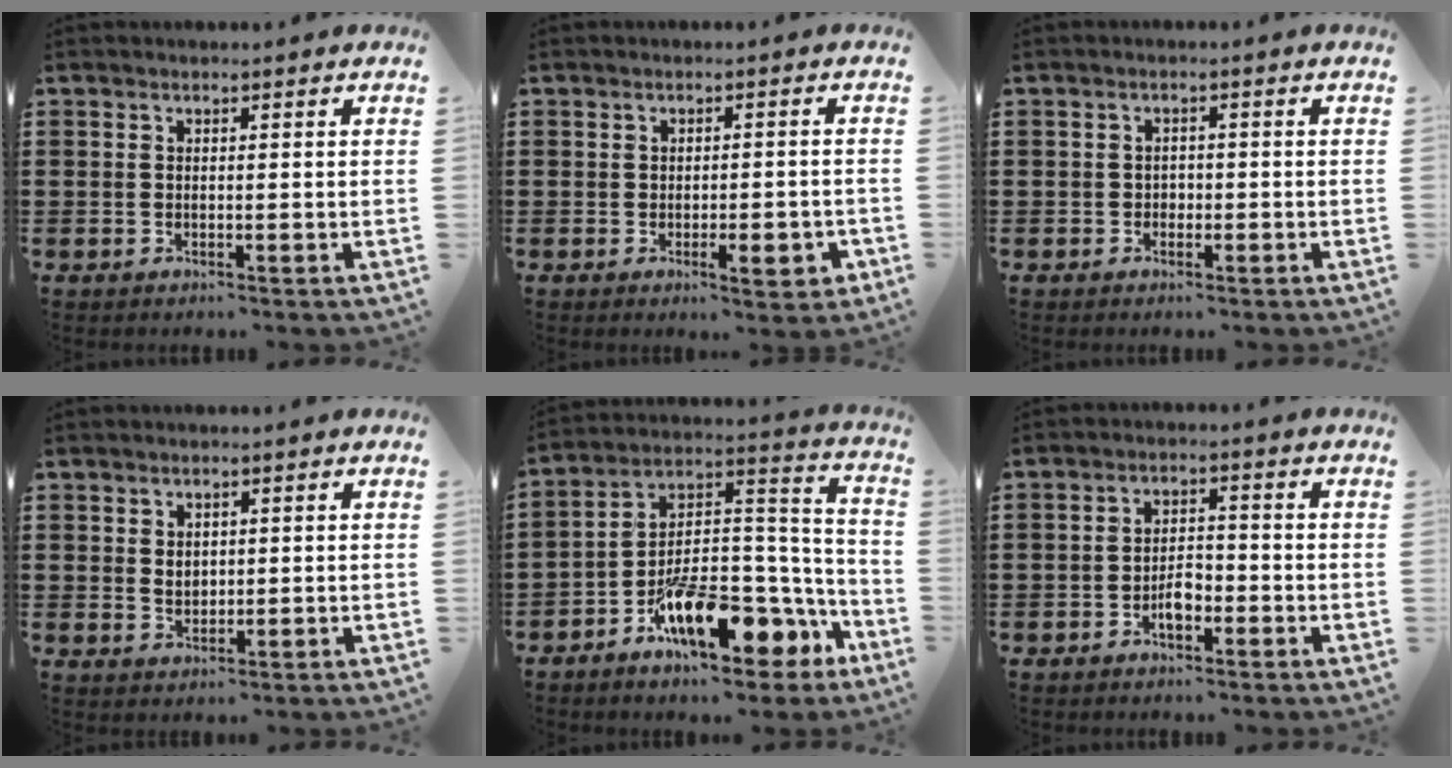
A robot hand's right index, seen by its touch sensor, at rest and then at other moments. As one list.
[{"total": 4.3, "force": [-1.6, 1.7, 3.6], "torque": [-0.048, 0.000, -0.028]}, {"total": 1.2, "force": [-0.5, 1.0, 0.5], "torque": [-0.013, -0.001, -0.011]}, {"total": 1.8, "force": [0.4, 1.5, 1.0], "torque": [-0.023, 0.008, 0.007]}, {"total": 12.5, "force": [-7.5, 5.4, 8.4], "torque": [-0.135, 0.011, -0.132]}, {"total": 3.3, "force": [-1.7, 1.5, 2.3], "torque": [-0.043, 0.005, -0.033]}]